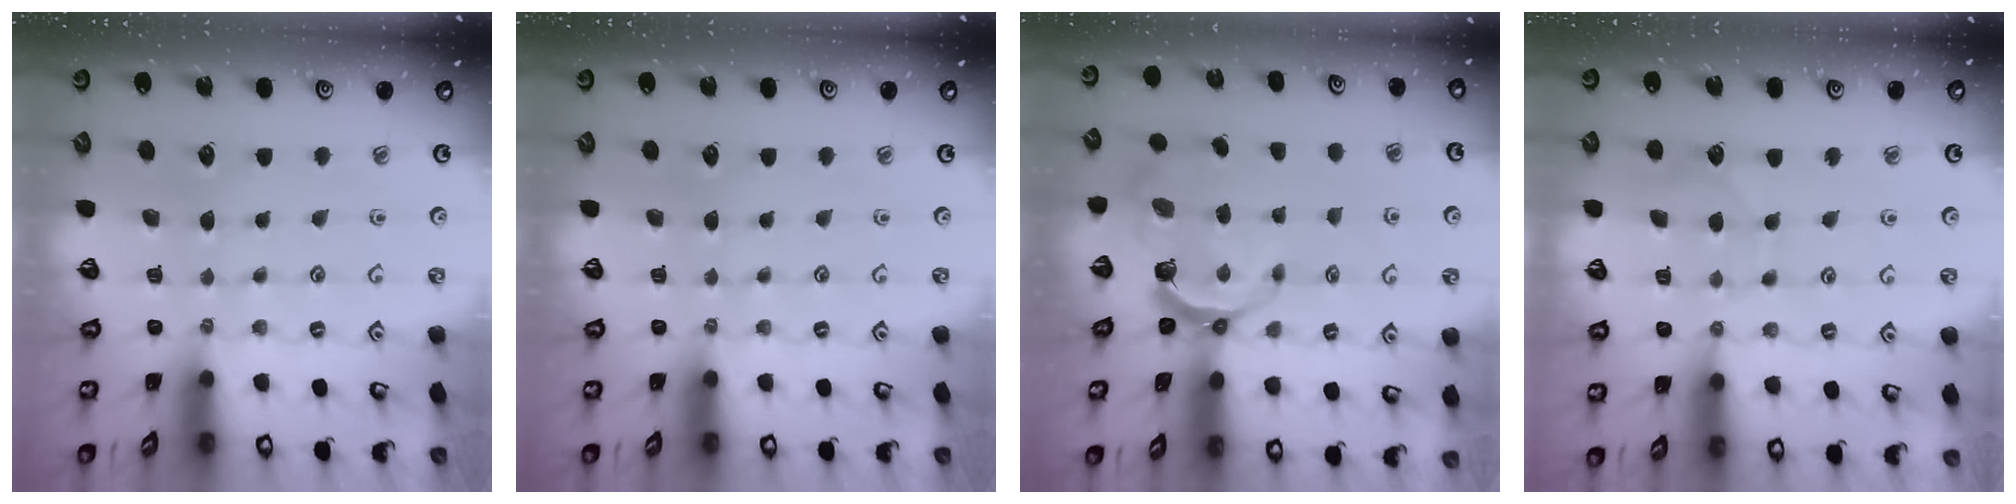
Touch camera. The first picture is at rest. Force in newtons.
{"total": 0.0}
{"total": 6.9, "press": 5.2, "slide": 4.5}
{"total": 5.6, "press": 5.6, "slide": 0.5}